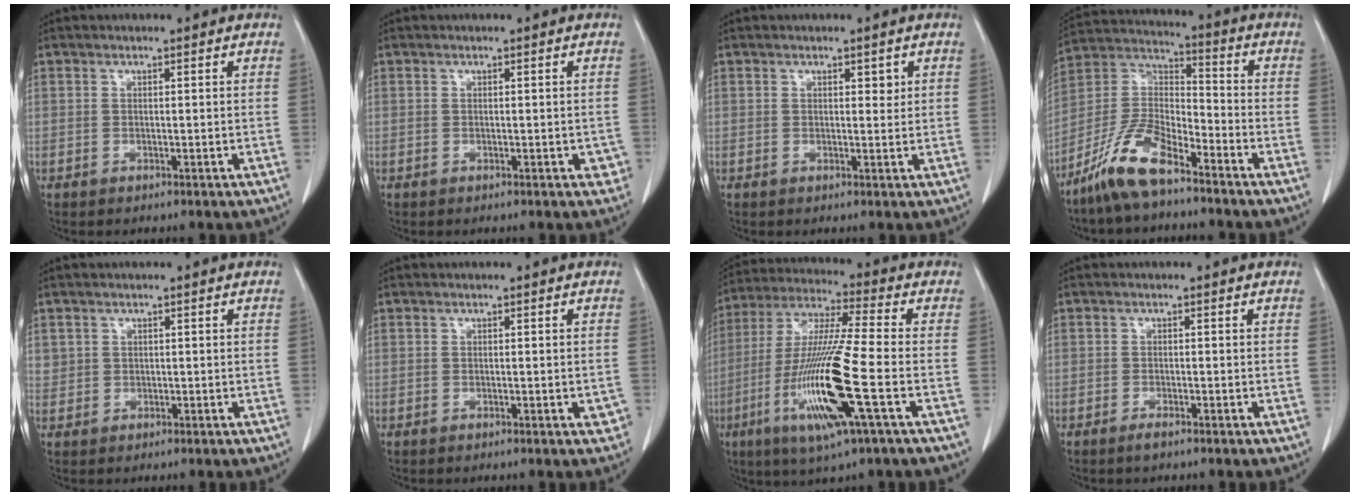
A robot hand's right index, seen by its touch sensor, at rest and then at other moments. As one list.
[{"total": 1.5, "force": [-0.3, 0.8, 1.3], "torque": [-0.003, 0.002, -0.003]}, {"total": 1.3, "force": [0.6, 0.6, 0.9], "torque": [-0.010, -0.003, 0.008]}, {"total": 11.0, "force": [-8.2, 3.2, 6.6], "torque": [-0.144, 0.011, -0.163]}, {"total": 1.5, "force": [0.6, 1.3, 0.1], "torque": [0.015, 0.003, 0.006]}, {"total": 1.2, "force": [-0.3, 0.4, 1.1], "torque": [-0.008, 0.000, -0.002]}, {"total": 16.9, "force": [-5.2, 0.1, 16.1], "torque": [-0.333, -0.020, -0.103]}, {"total": 1.0, "force": [-0.8, 0.1, 0.6], "torque": [-0.015, -0.002, -0.014]}]